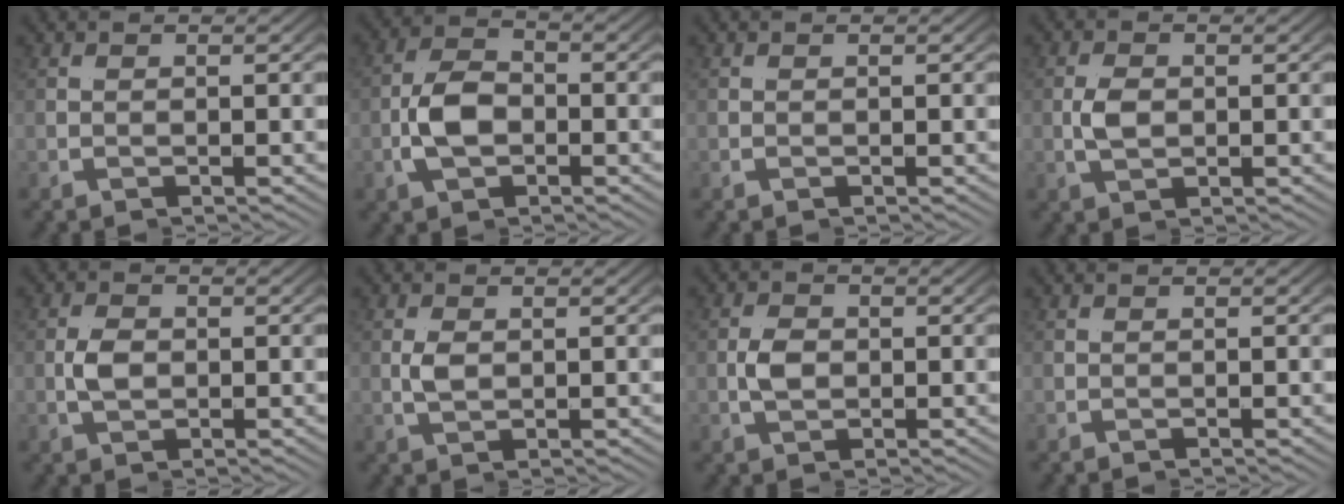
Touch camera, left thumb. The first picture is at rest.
{"total": 5.6, "force": [-1.2, 4.0, 3.8], "torque": [-0.094, -0.013, -0.021]}
{"total": 0.0}
{"total": 1.2, "force": [0.1, 0.9, 0.8], "torque": [-0.031, -0.002, 0.001]}
{"total": 1.6, "force": [-0.1, 1.2, 1.0], "torque": [-0.034, -0.004, -0.001]}
{"total": 1.0, "force": [0.5, 0.6, 0.6], "torque": [-0.024, -0.003, 0.008]}
{"total": 1.9, "force": [-0.1, 1.5, 1.2], "torque": [-0.038, -0.007, -0.001]}
{"total": 0.0}